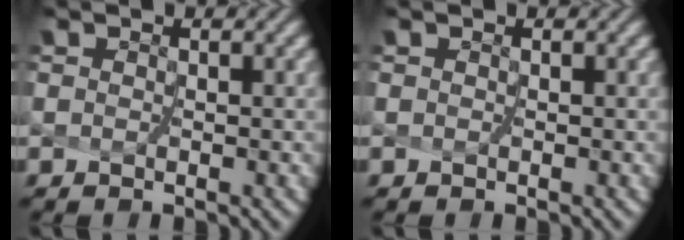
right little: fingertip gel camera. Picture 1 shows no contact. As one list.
[{"total": 0.0}]